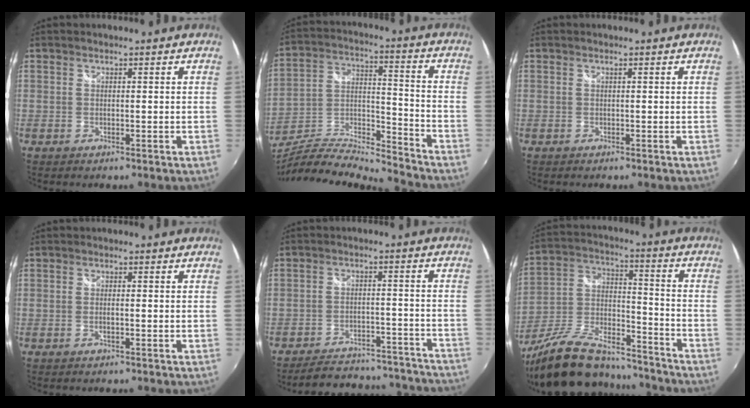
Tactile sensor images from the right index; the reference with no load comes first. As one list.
[{"total": 16.1, "force": [-14.3, 1.9, 7.2], "torque": [-0.145, -0.011, -0.258]}, {"total": 0.0}, {"total": 1.1, "force": [-0.3, 0.1, 1.0], "torque": [-0.020, 0.000, -0.008]}, {"total": 20.6, "force": [-18.9, 5.9, 5.9], "torque": [-0.121, 0.032, -0.226]}, {"total": 22.7, "force": [-17.8, 8.0, 11.7], "torque": [-0.235, 0.001, -0.289]}]